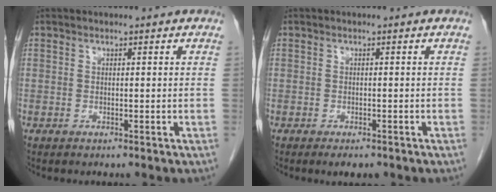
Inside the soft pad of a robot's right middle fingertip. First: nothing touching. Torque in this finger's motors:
{"motor_torque": [0.21, -0.02, -0.05, -0.03]}